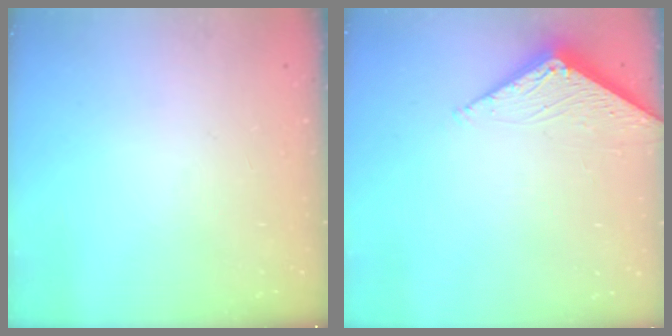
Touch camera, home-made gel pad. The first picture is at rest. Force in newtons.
{"total": 2.6, "press": 2.6, "slide": 0.3}